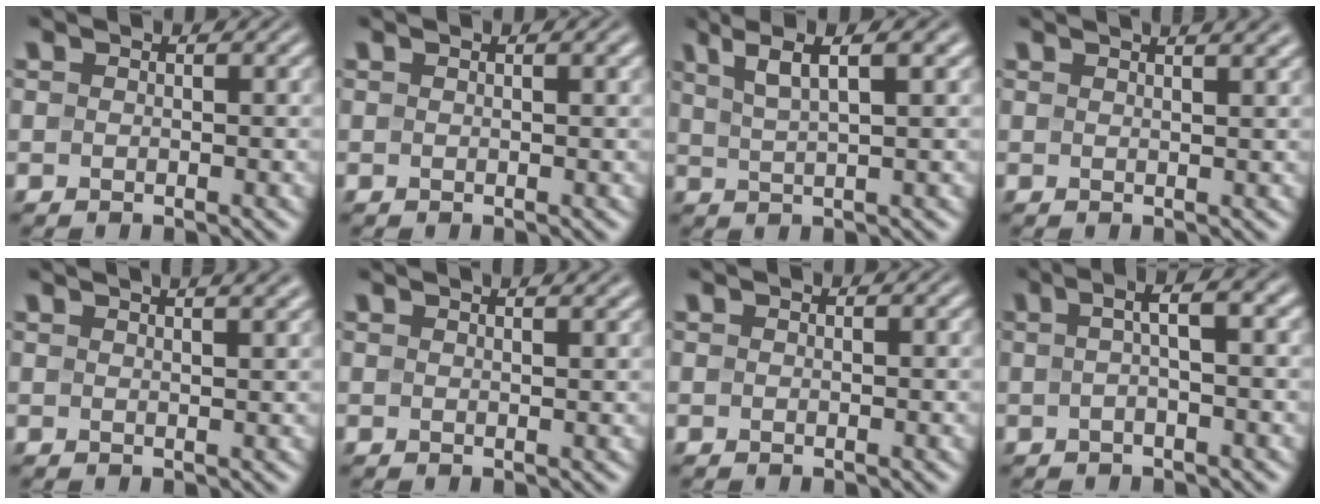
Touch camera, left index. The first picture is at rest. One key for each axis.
{"total": 1.8, "fx": 0.9, "fy": 0.5, "fz": 1.5, "tx": -0.017, "ty": 0.004, "tz": 0.006}
{"total": 5.8, "fx": 3.3, "fy": 1.2, "fz": 4.6, "tx": -0.072, "ty": 0.014, "tz": 0.054}
{"total": 5.7, "fx": 3.6, "fy": 2.5, "fz": 3.6, "tx": -0.016, "ty": 0.041, "tz": 0.013}
{"total": 6.5, "fx": 4.2, "fy": 2.8, "fz": 4.1, "tx": -0.020, "ty": 0.048, "tz": 0.021}
{"total": 3.9, "fx": 2.6, "fy": 1.6, "fz": 2.3, "tx": -0.001, "ty": 0.024, "tz": -0.002}
{"total": 0.0}
{"total": 3.7, "fx": 0.5, "fy": 0.8, "fz": 3.6, "tx": -0.055, "ty": 0.015, "tz": 0.004}